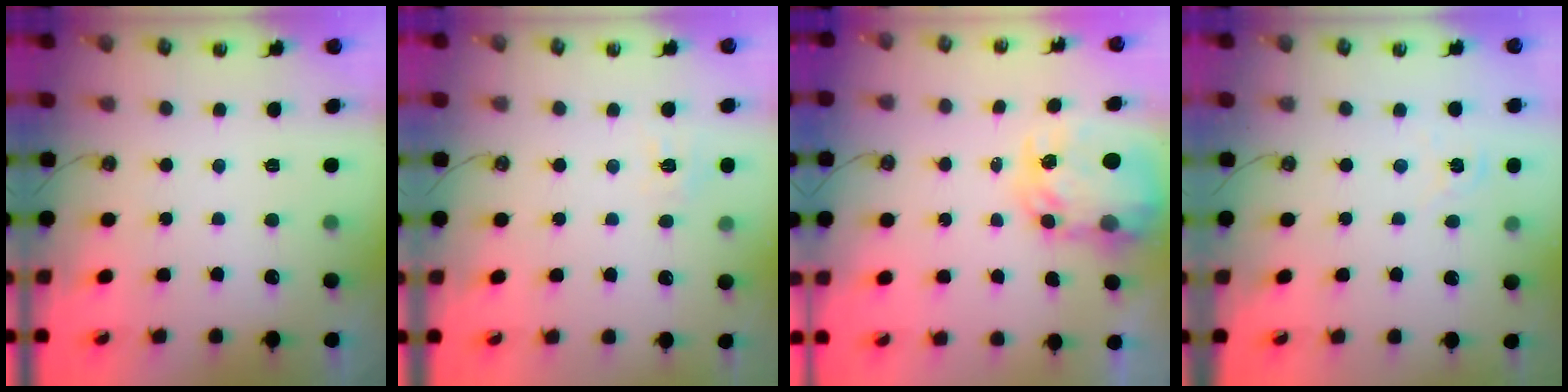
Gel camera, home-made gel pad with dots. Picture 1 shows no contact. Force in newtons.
{"total": 6.7, "press": 6.6, "slide": 0.6}
{"total": 6.8, "press": 6.7, "slide": 0.5}
{"total": 1.6, "press": 1.5, "slide": 0.3}